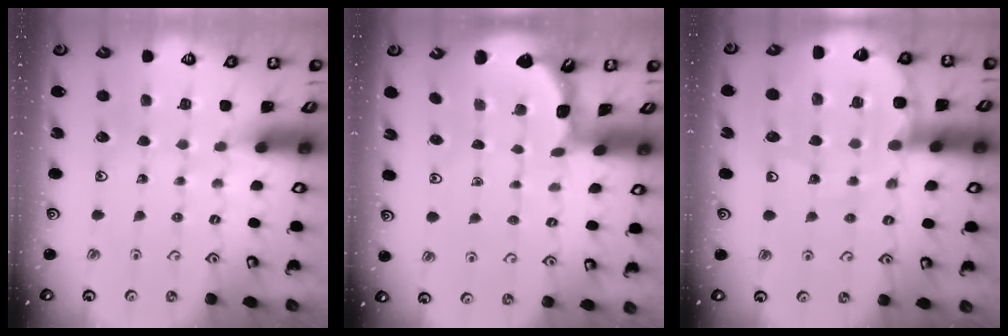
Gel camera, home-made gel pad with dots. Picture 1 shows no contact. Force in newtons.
{"total": 1.4, "press": 1.4, "slide": 0.1}
{"total": 11.7, "press": 11.6, "slide": 1.4}